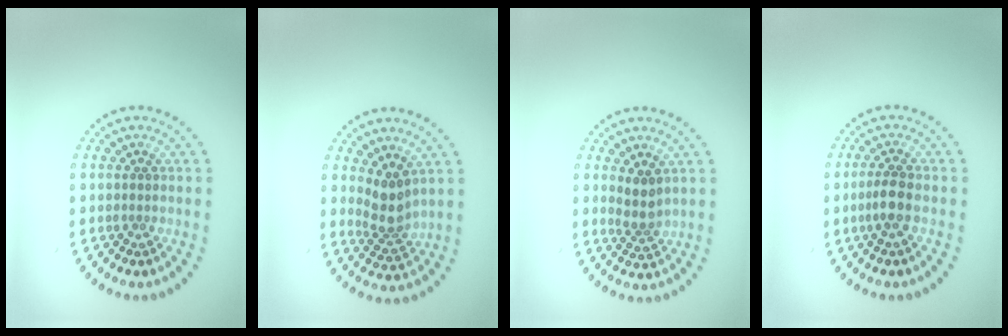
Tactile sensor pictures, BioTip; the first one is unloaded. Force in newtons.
{"total": 2.9, "press": 2.3, "slide": 1.8}
{"total": 2.0, "press": 1.6, "slide": 1.2}
{"total": 2.0, "press": 1.8, "slide": 0.9}